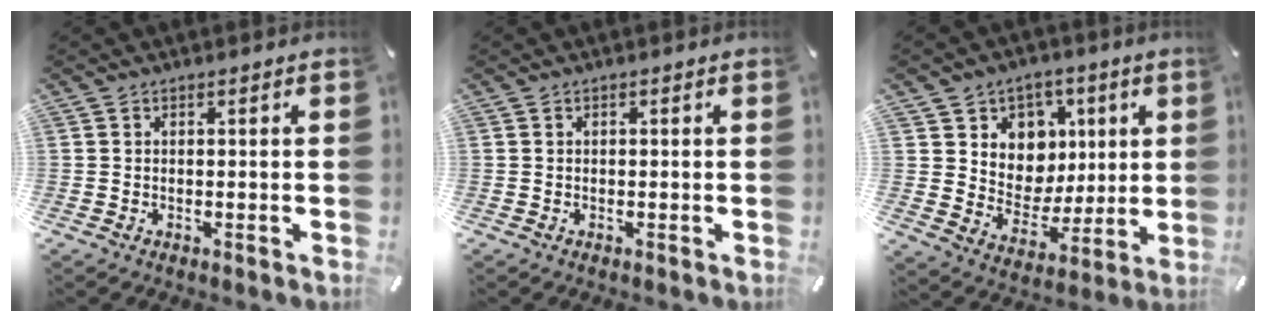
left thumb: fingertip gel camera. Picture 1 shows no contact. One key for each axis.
{"total": 0.0}
{"total": 10.3, "fx": 3.1, "fy": 9.7, "fz": 1.0, "tx": -0.017, "ty": -0.041, "tz": 0.067}